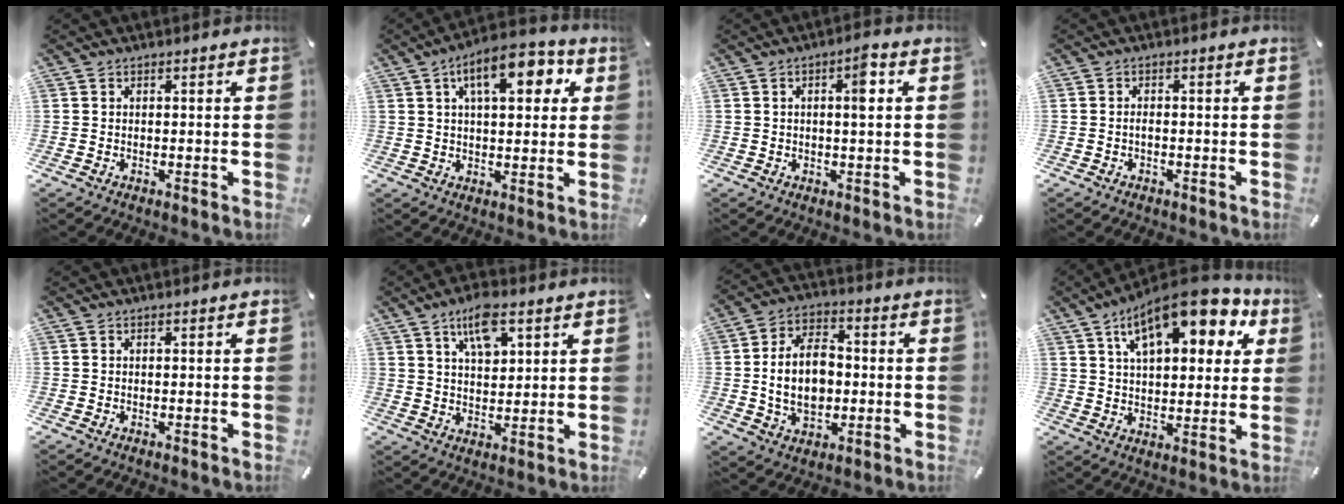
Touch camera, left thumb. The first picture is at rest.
{"total": 12.7, "force": [5.2, 5.8, 10.0], "torque": [-0.143, -0.008, 0.083]}
{"total": 4.8, "force": [0.9, 1.2, 4.6], "torque": [-0.067, 0.000, 0.006]}
{"total": 1.4, "force": [-0.7, 0.7, 1.0], "torque": [-0.022, 0.003, -0.014]}
{"total": 0.0}
{"total": 8.7, "force": [4.7, 4.3, 6.1], "torque": [-0.097, -0.012, 0.078]}
{"total": 13.0, "force": [-0.6, 9.4, 8.9], "torque": [-0.169, 0.011, -0.010]}
{"total": 17.8, "force": [9.4, 8.2, 12.7], "torque": [-0.190, -0.037, 0.152]}